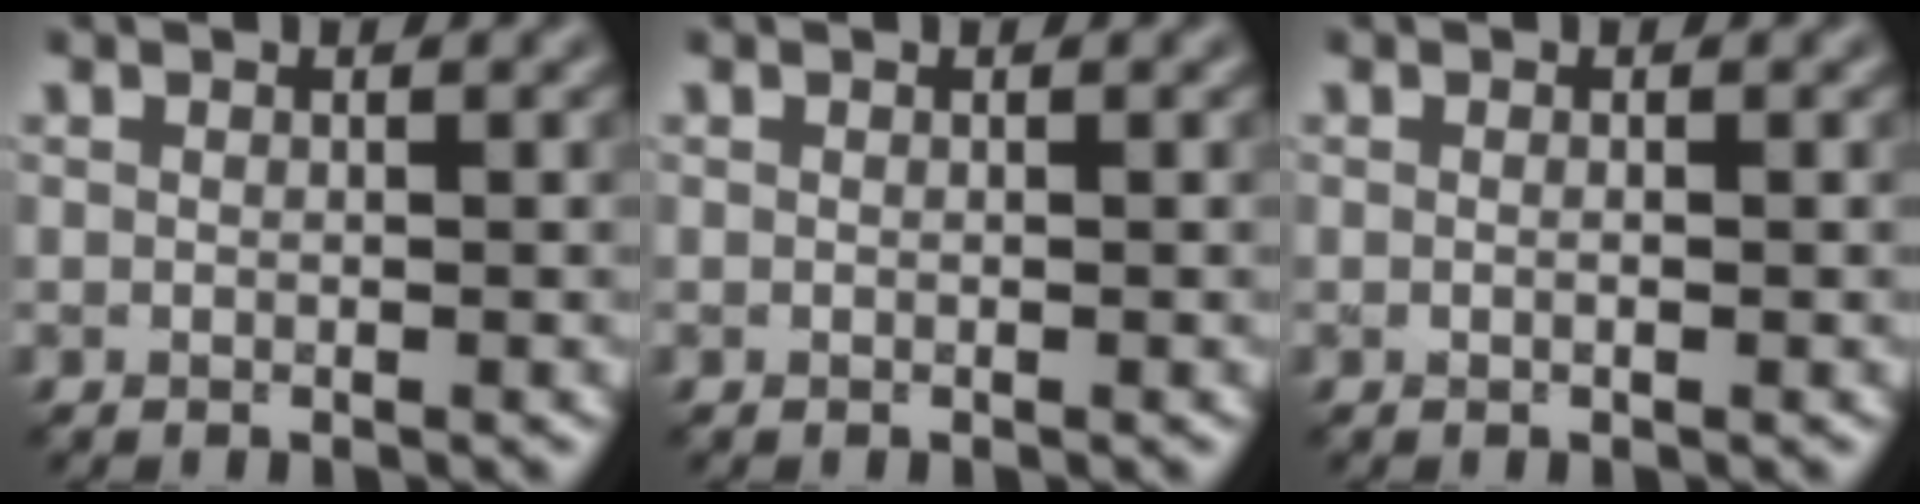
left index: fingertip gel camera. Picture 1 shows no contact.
{"total": 0.0}
{"total": 0.5, "force": [0.0, 0.2, 0.5], "torque": [-0.010, -0.003, -0.003]}